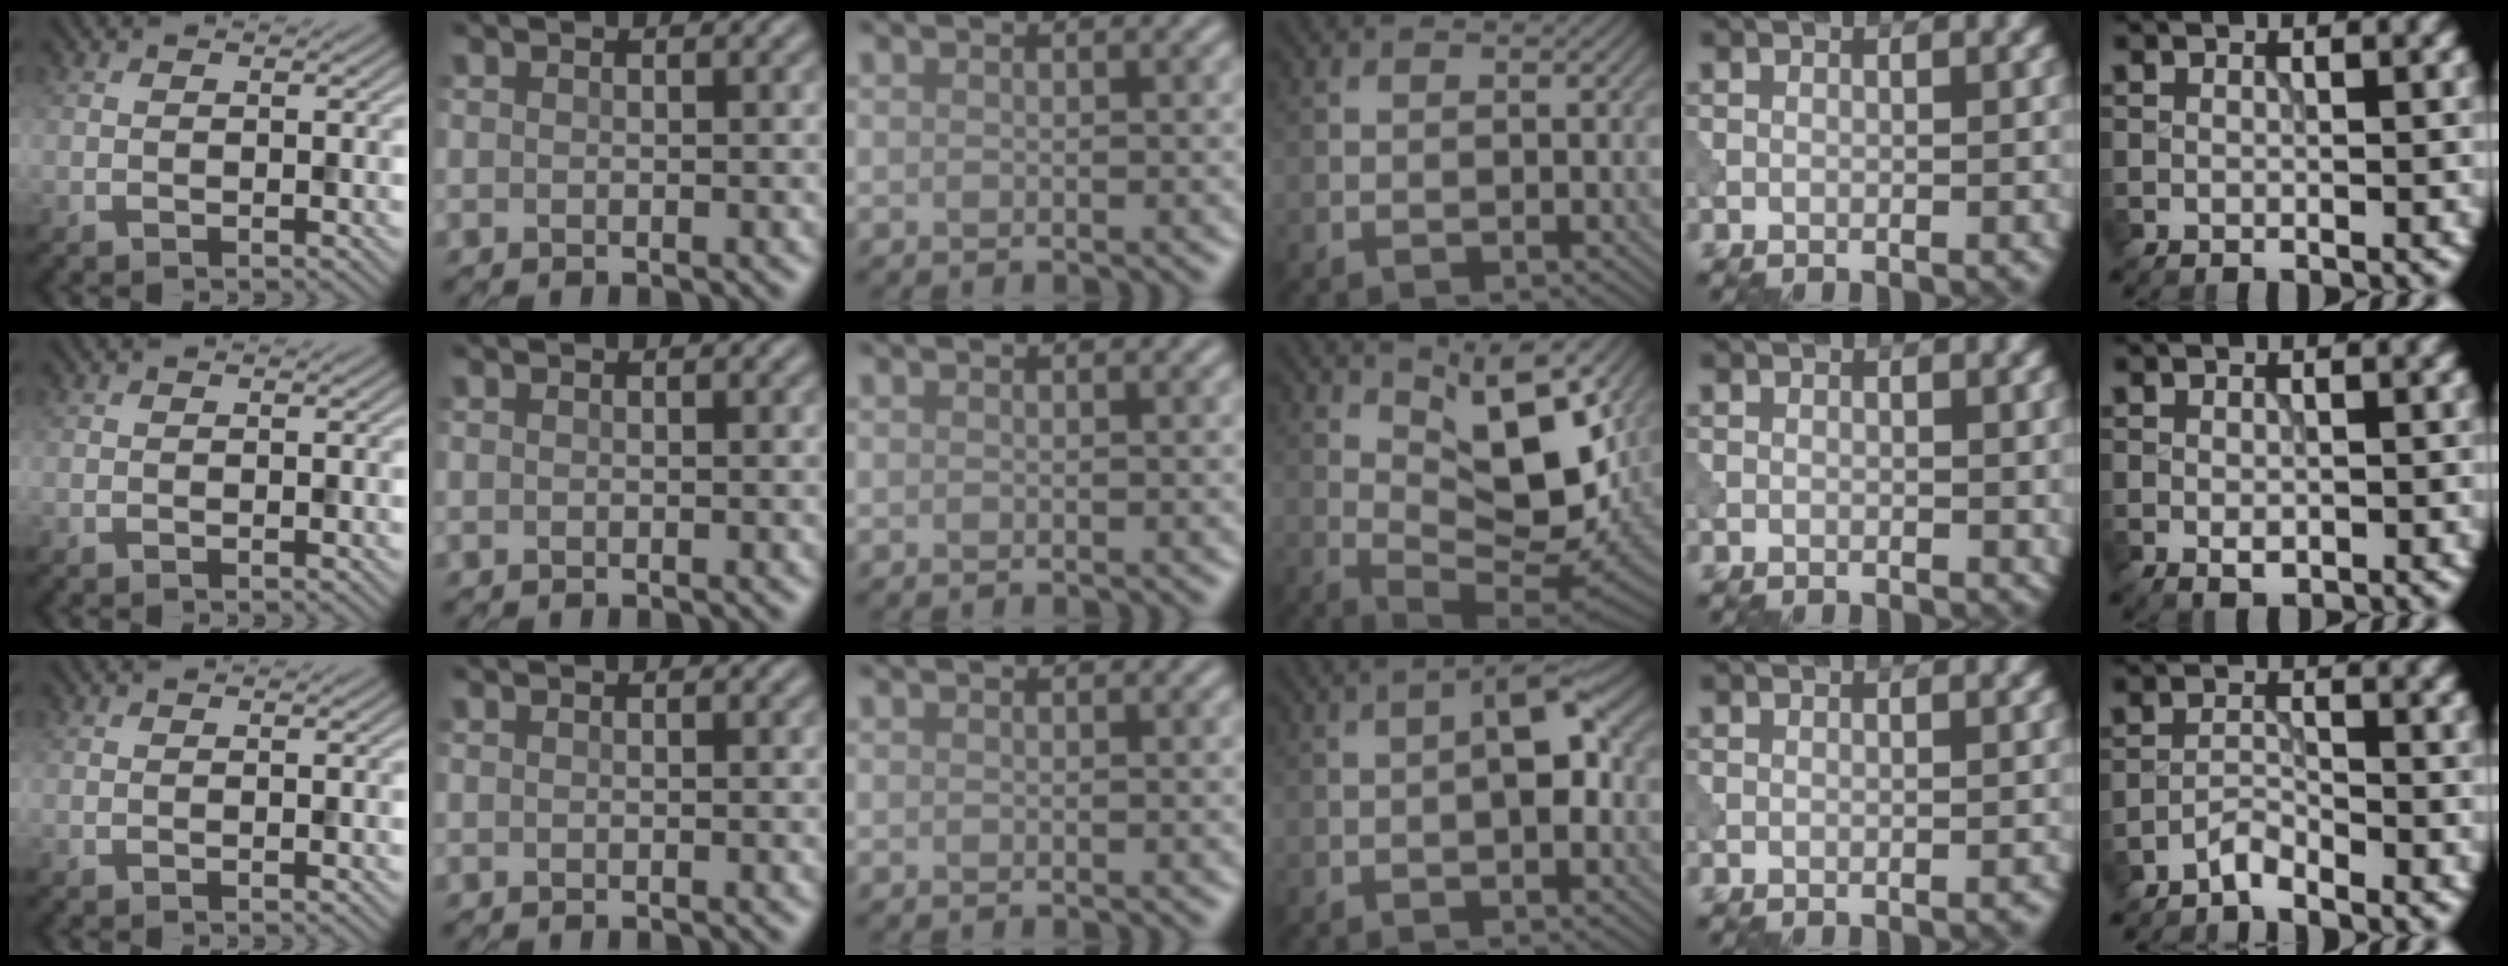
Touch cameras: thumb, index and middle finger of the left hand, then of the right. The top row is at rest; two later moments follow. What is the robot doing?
{"motion": "shake", "object": "bell"}